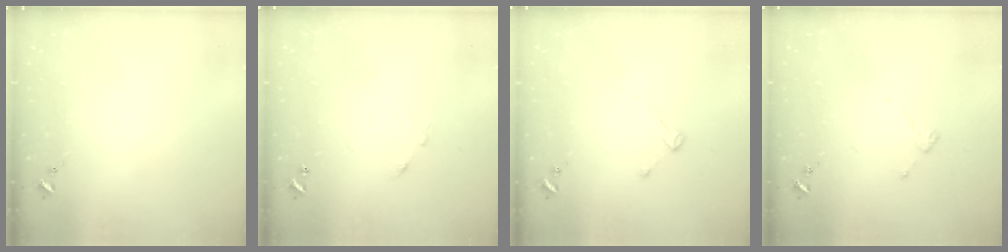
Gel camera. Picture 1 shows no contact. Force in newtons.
{"total": 5.0, "press": 5.0, "slide": 0.5}
{"total": 2.6, "press": 2.5, "slide": 0.4}
{"total": 3.5, "press": 3.5, "slide": 0.3}